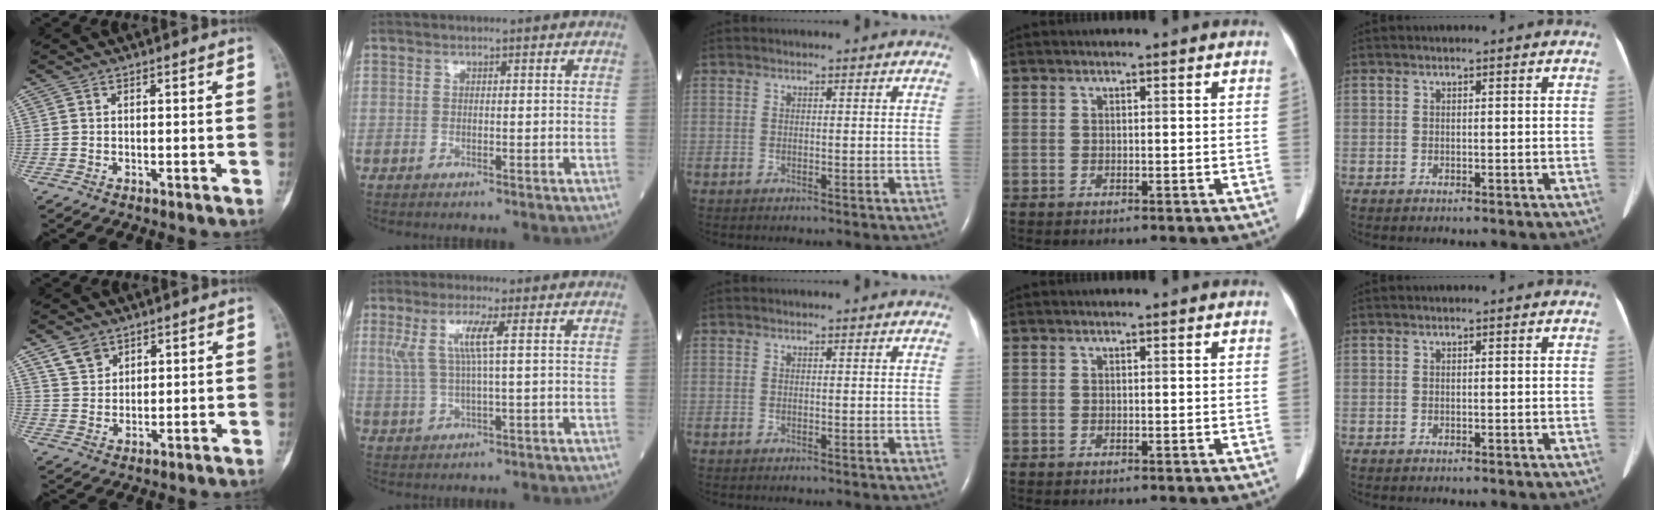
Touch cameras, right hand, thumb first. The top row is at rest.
{"thumb": {"total": 4.6, "force": [3.2, 3.0, 1.4], "torque": [-0.012, -0.017, 0.068]}, "index": {"total": 5.6, "force": [1.8, 0.0, 5.3], "torque": [-0.118, 0.011, 0.040]}}